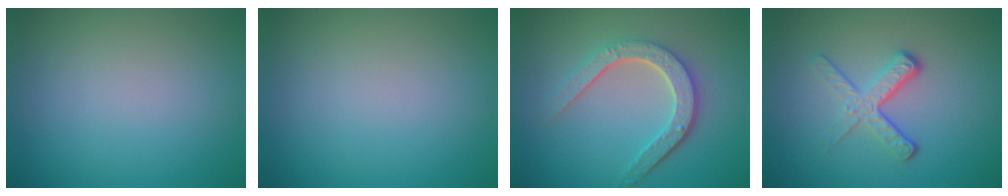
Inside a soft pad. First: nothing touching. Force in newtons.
{"total": 0.0}
{"total": 4.6, "press": 3.6, "slide": 3.0}
{"total": 3.7, "press": 2.3, "slide": 3.0}